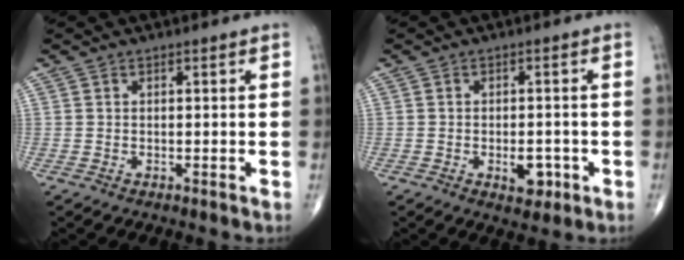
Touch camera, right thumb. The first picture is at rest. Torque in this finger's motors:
{"motor_torque": [0.29, 0.78, 0.45, 0.00, 0.10]}